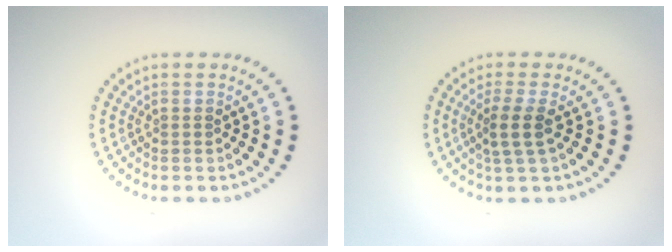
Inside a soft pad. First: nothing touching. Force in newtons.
{"total": 2.3, "press": 1.8, "slide": 1.3}